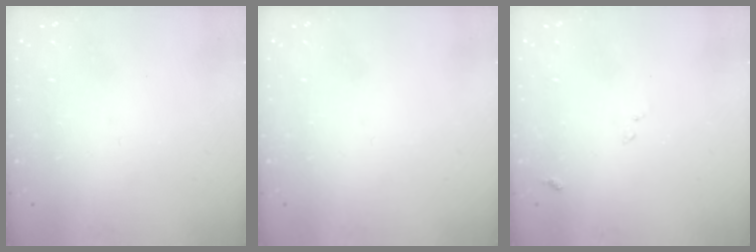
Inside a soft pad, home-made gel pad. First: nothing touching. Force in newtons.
{"total": 0.0}
{"total": 8.3, "press": 8.2, "slide": 0.8}